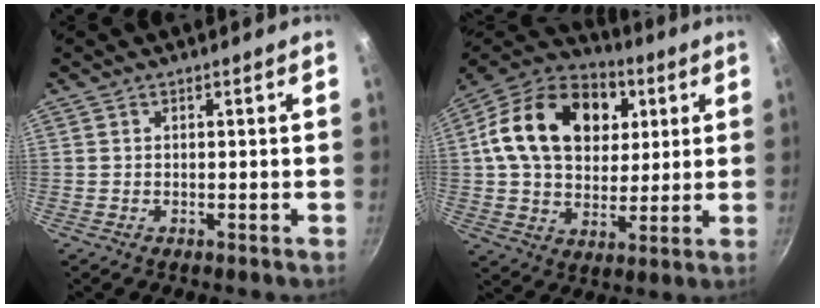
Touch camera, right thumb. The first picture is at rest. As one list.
[{"total": 23.4, "force": [6.2, 16.7, 15.3], "torque": [-0.234, 0.008, 0.094]}]